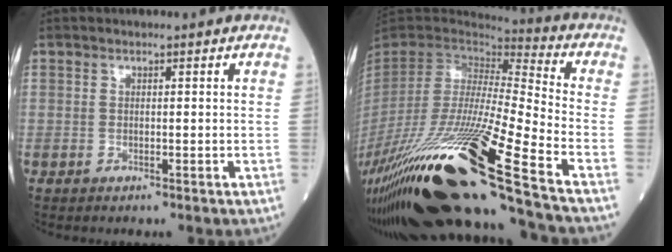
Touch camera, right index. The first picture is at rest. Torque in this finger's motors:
{"motor_torque": [1.22, -0.92, 1.06, 0.21]}